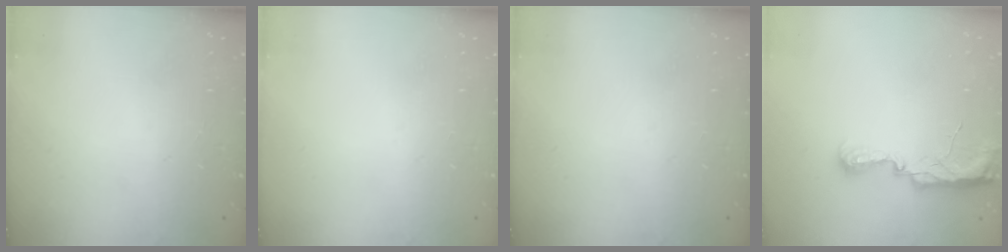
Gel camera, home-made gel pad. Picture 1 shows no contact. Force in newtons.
{"total": 0.0}
{"total": 0.0}
{"total": 11.5, "press": 10.2, "slide": 5.3}